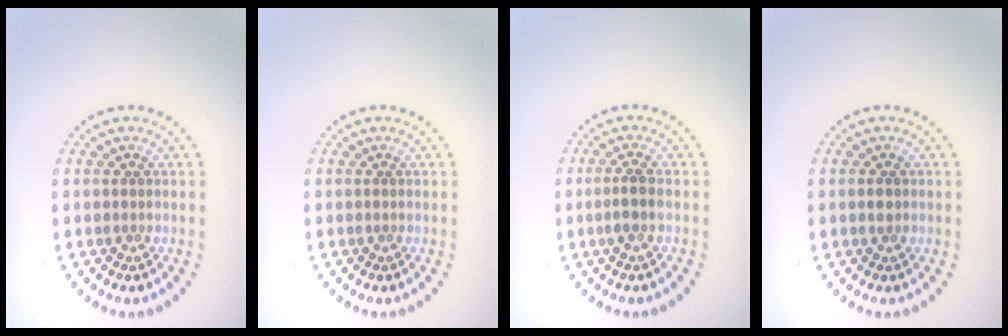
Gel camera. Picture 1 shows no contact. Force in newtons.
{"total": 0.0}
{"total": 1.7, "press": 1.5, "slide": 0.8}
{"total": 1.1, "press": 1.1, "slide": 0.2}